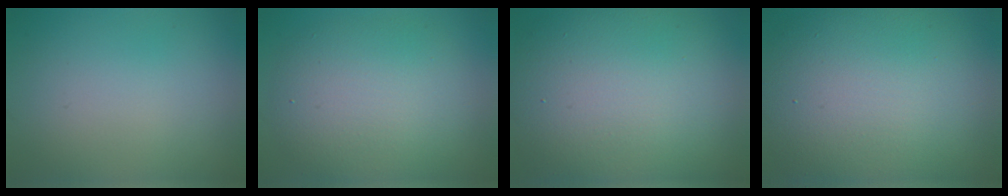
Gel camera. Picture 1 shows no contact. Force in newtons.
{"total": 7.1, "press": 7.1, "slide": 0.6}
{"total": 13.9, "press": 13.8, "slide": 1.1}
{"total": 13.7, "press": 13.7, "slide": 0.7}